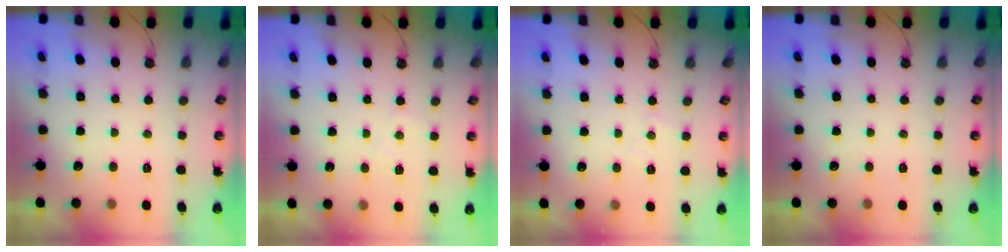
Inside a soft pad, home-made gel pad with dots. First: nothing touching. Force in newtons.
{"total": 4.5, "press": 4.4, "slide": 0.7}
{"total": 3.0, "press": 2.9, "slide": 0.5}
{"total": 0.0}